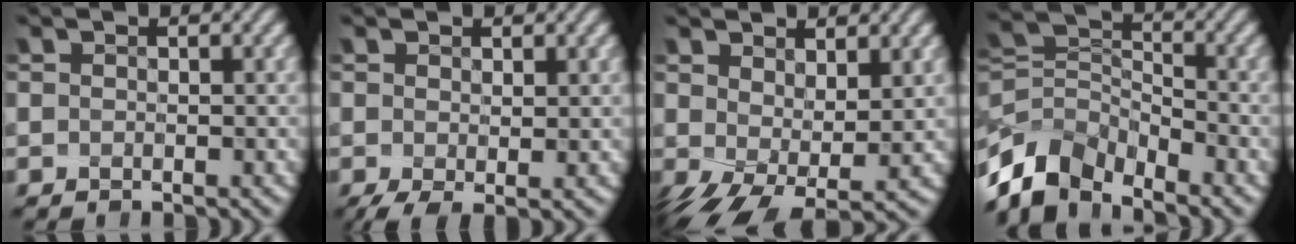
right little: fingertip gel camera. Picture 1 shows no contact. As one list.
[{"total": 4.7, "force": [-1.2, 2.6, 3.7], "torque": [-0.070, -0.012, -0.018]}, {"total": 10.4, "force": [-1.1, 6.3, 8.2], "torque": [-0.149, -0.033, 0.010]}, {"total": 7.2, "force": [-5.2, 3.8, 3.2], "torque": [-0.059, -0.002, -0.109]}]